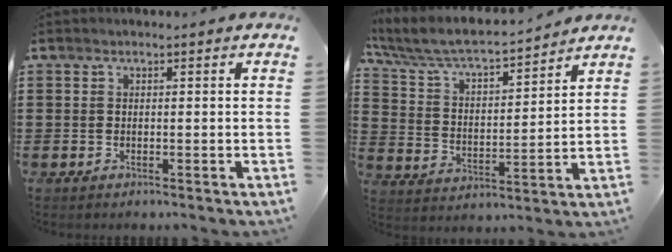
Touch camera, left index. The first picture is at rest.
{"total": 6.0, "force": [5.3, 0.8, 2.6], "torque": [-0.073, -0.036, 0.084]}